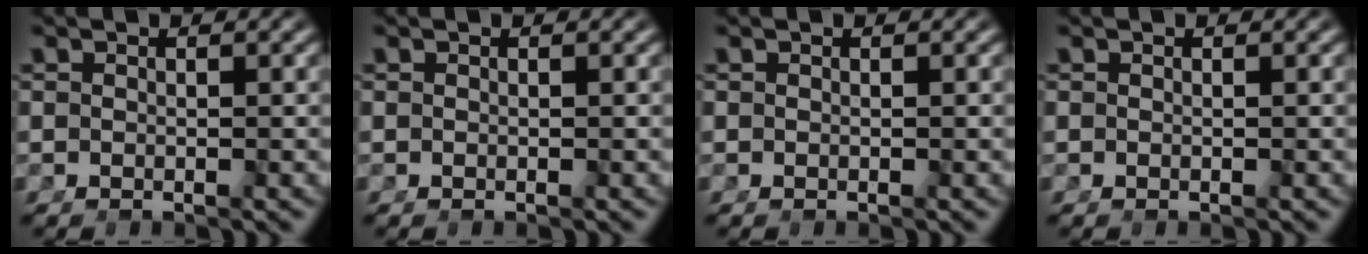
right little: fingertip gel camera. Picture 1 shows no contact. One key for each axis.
{"total": 0.0}
{"total": 0.0}
{"total": 0.0}